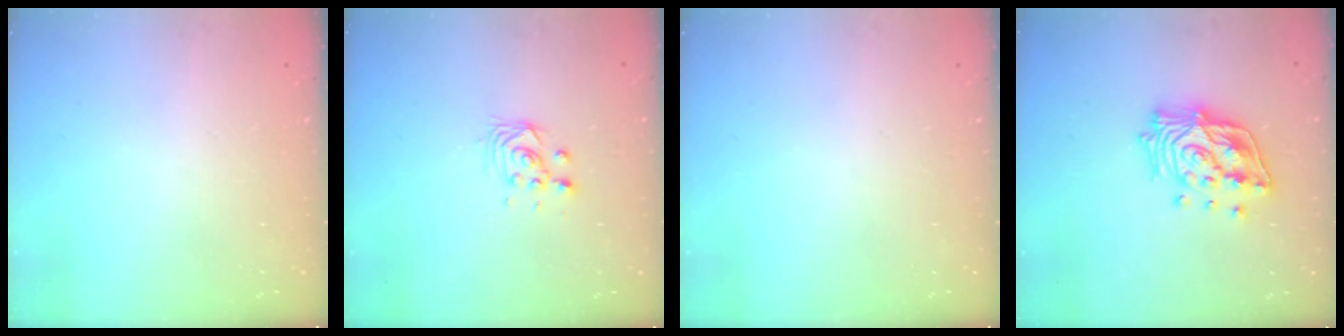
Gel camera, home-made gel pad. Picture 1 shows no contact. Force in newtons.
{"total": 2.8, "press": 2.8, "slide": 0.2}
{"total": 0.0}
{"total": 17.1, "press": 16.9, "slide": 2.5}